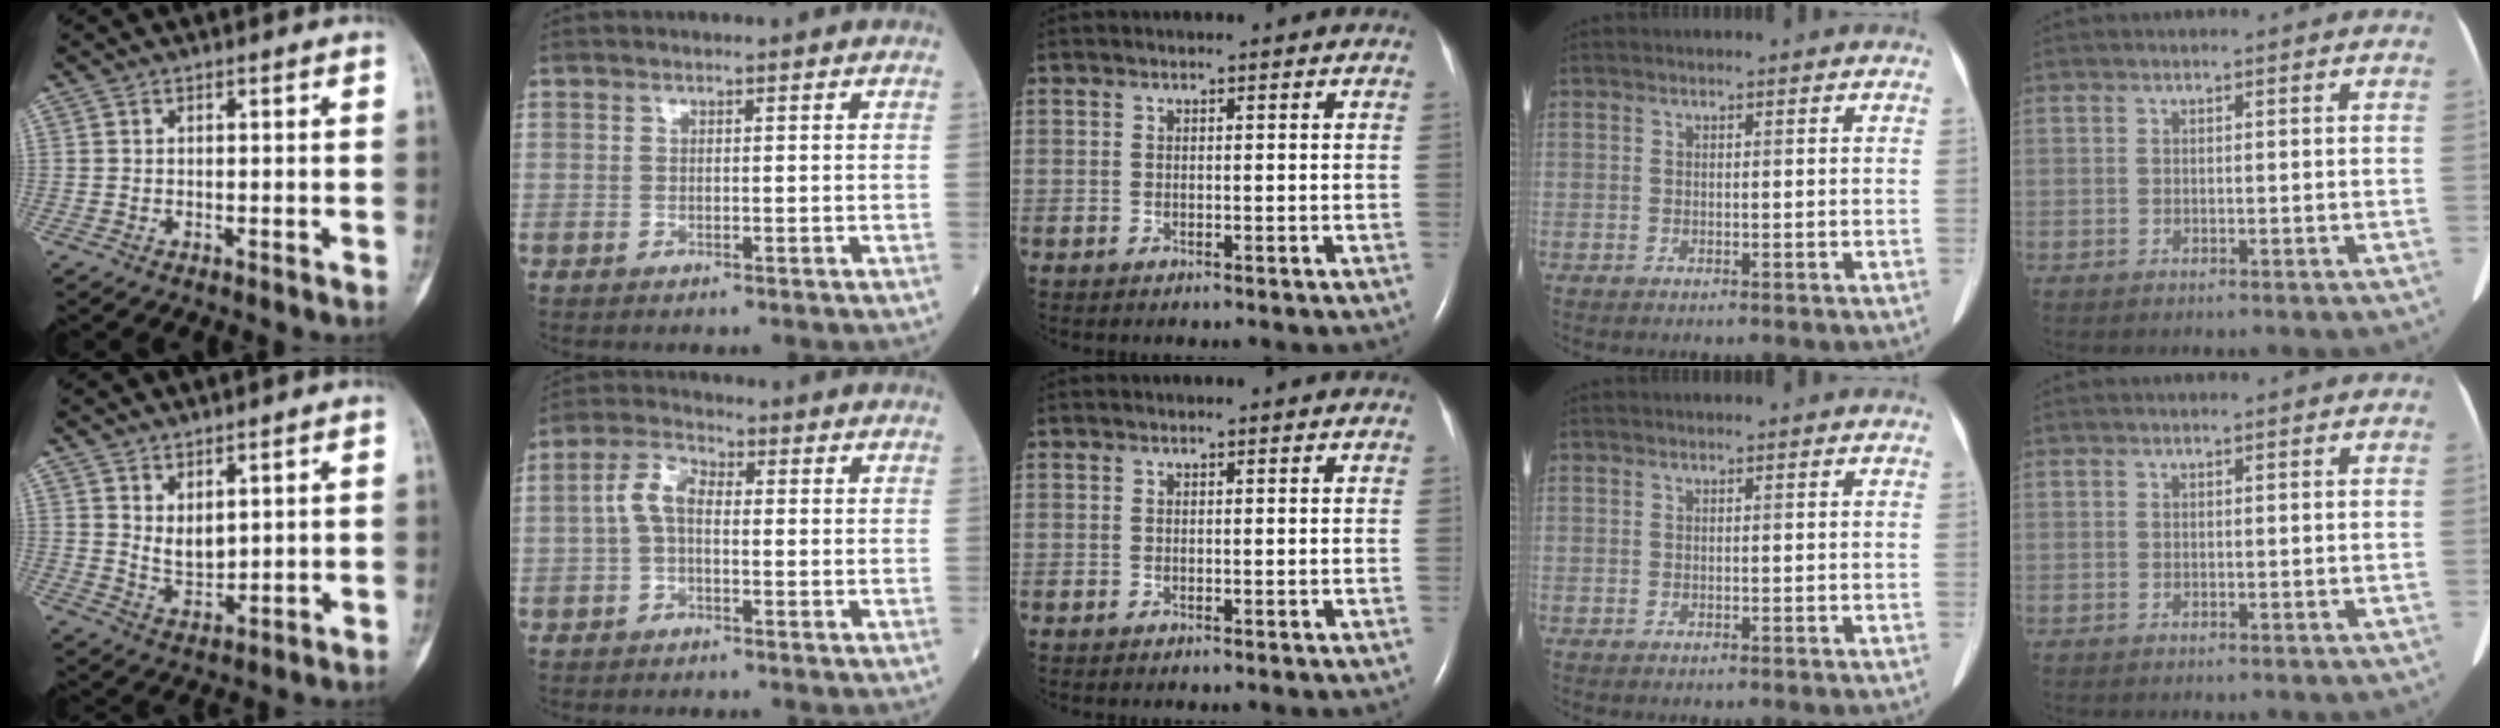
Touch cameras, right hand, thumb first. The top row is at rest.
{"thumb": {"total": 4.8, "force": [2.2, 2.5, 3.4], "torque": [-0.052, -0.029, 0.051]}, "index": {"total": 4.6, "force": [-0.3, 2.3, 4.0], "torque": [-0.084, 0.018, -0.009]}}